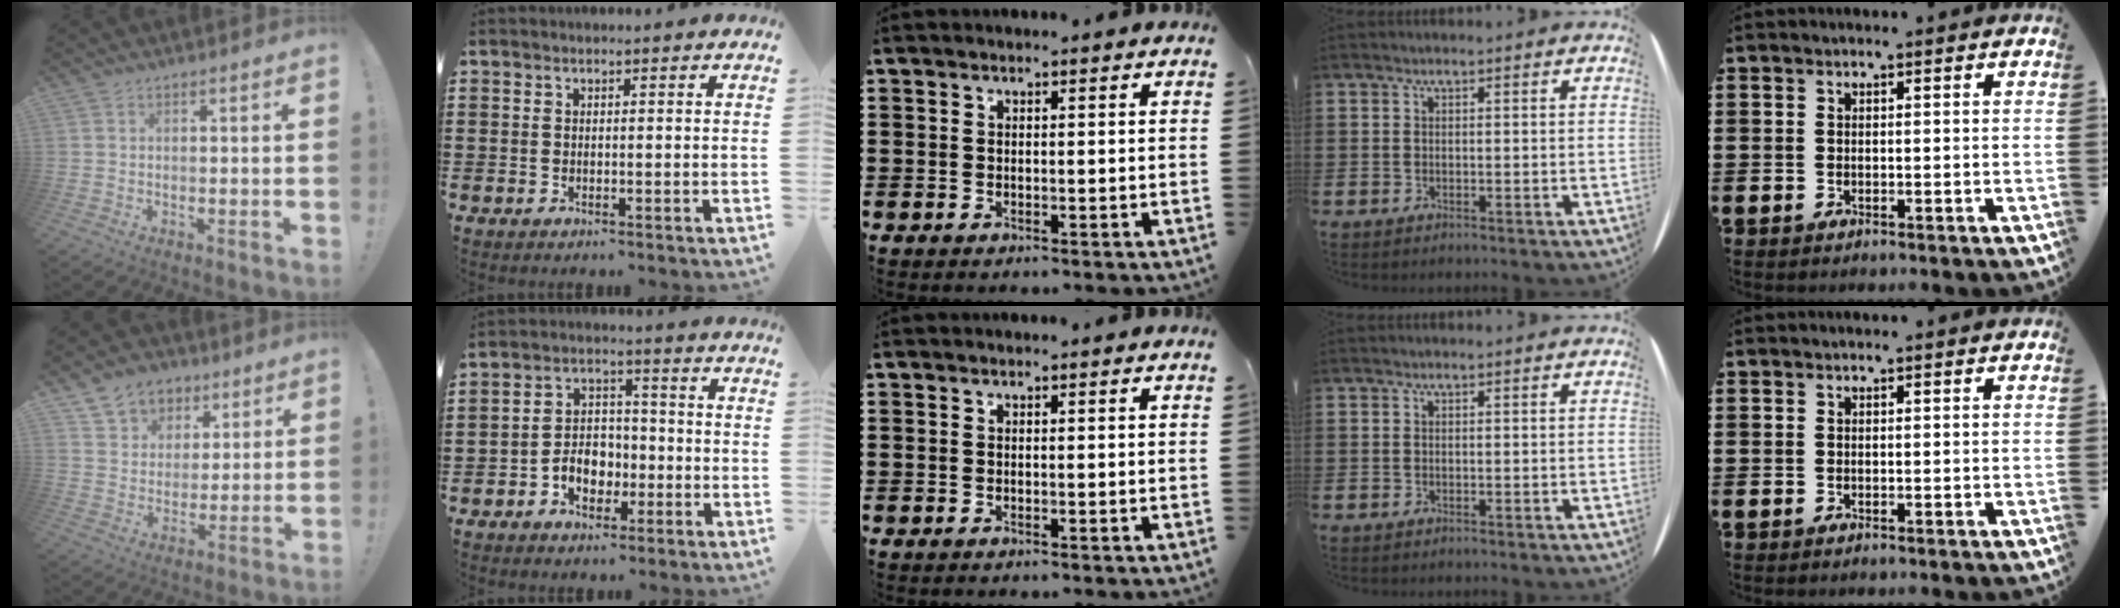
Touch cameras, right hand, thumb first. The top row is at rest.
{"thumb": {"total": 9.4, "force": [5.2, 7.6, 2.0], "torque": [-0.027, -0.034, 0.104]}, "index": {"total": 5.4, "force": [-2.2, 4.2, 2.6], "torque": [-0.044, 0.008, -0.043]}}